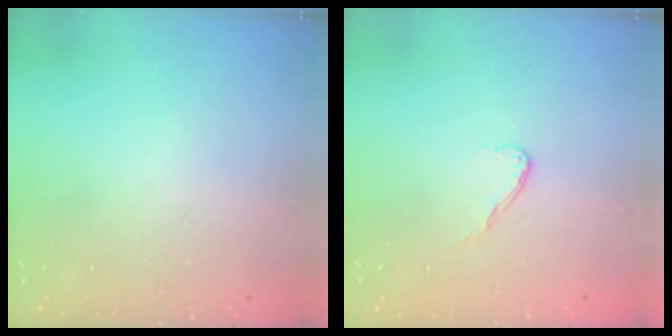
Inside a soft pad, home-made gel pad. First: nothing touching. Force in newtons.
{"total": 5.1, "press": 5.1, "slide": 0.4}